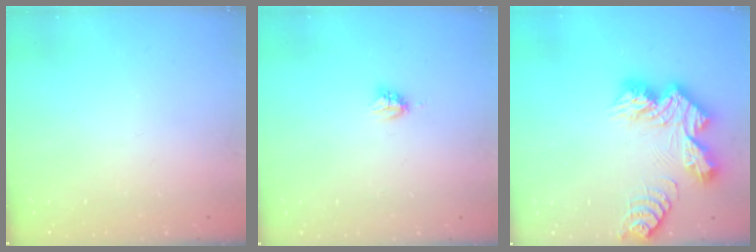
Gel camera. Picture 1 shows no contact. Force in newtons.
{"total": 3.3, "press": 3.3, "slide": 0.5}
{"total": 13.8, "press": 13.7, "slide": 1.2}